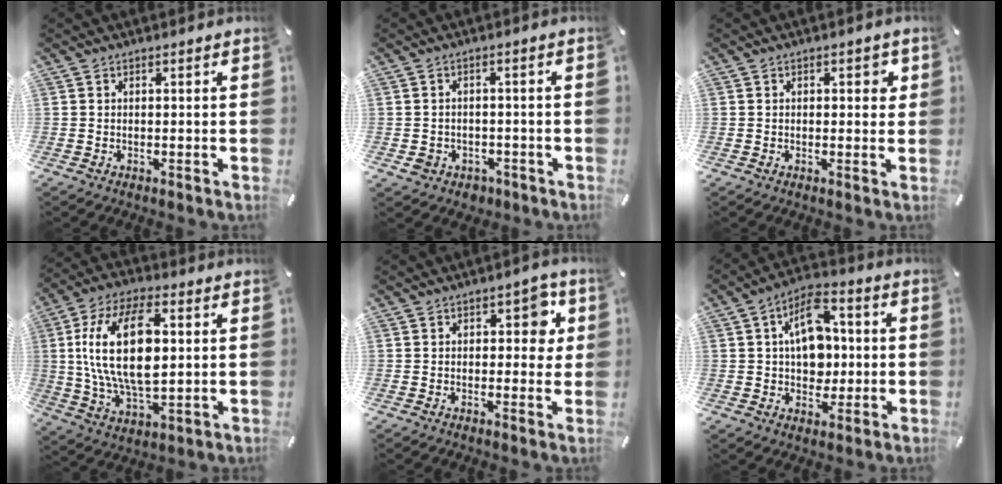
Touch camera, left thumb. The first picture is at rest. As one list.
[{"total": 3.9, "force": [-1.4, 3.5, 1.2], "torque": [-0.020, 0.001, -0.028]}, {"total": 1.9, "force": [0.4, 1.2, 1.4], "torque": [-0.012, 0.002, 0.002]}, {"total": 19.2, "force": [3.3, 10.2, 15.9], "torque": [-0.335, -0.004, 0.050]}, {"total": 6.7, "force": [1.8, 4.2, 4.9], "torque": [-0.039, -0.008, 0.018]}, {"total": 12.2, "force": [1.0, 9.0, 8.3], "torque": [-0.134, 0.010, 0.018]}]